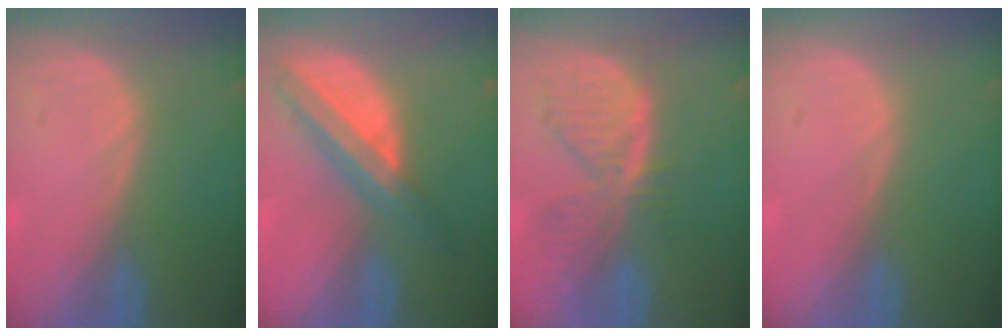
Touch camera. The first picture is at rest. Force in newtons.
{"total": 8.1, "press": 6.8, "slide": 4.3}
{"total": 8.0, "press": 7.0, "slide": 3.9}
{"total": 0.0}